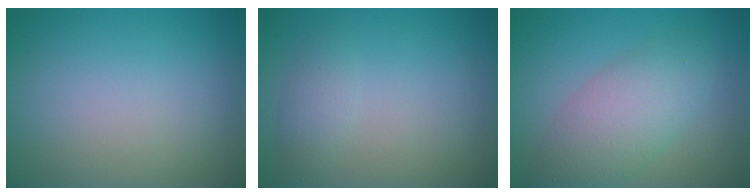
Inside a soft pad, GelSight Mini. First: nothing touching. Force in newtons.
{"total": 1.4, "press": 1.4, "slide": 0.1}
{"total": 5.2, "press": 5.2, "slide": 0.1}